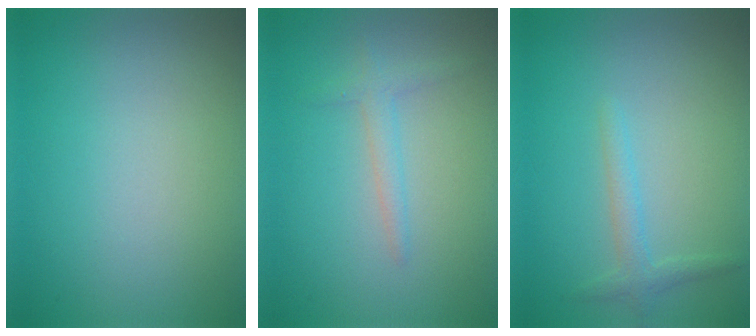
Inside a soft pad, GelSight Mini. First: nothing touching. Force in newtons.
{"total": 1.6, "press": 1.6, "slide": 0.1}
{"total": 1.3, "press": 1.3, "slide": 0.1}